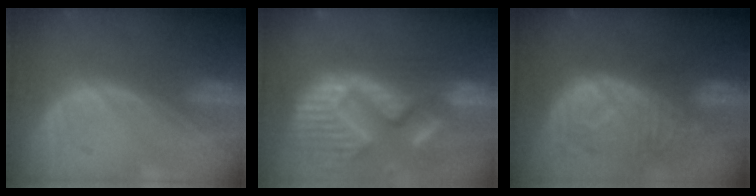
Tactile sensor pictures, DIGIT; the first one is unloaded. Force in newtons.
{"total": 15.1, "press": 12.6, "slide": 8.3}
{"total": 10.9, "press": 9.7, "slide": 5.0}